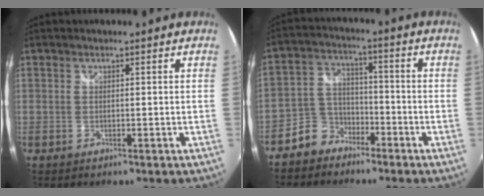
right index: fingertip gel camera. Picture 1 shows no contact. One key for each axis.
{"total": 6.8, "fx": -5.0, "fy": 4.5, "fz": 0.9, "tx": -0.029, "ty": 0.026, "tz": -0.100}